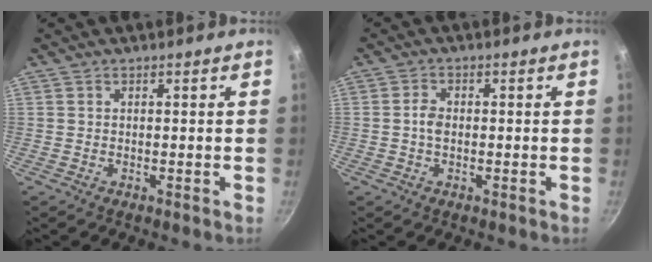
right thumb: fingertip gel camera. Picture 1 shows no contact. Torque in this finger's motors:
{"motor_torque": [-0.18, -0.01, 0.23, -0.05, 0.00]}